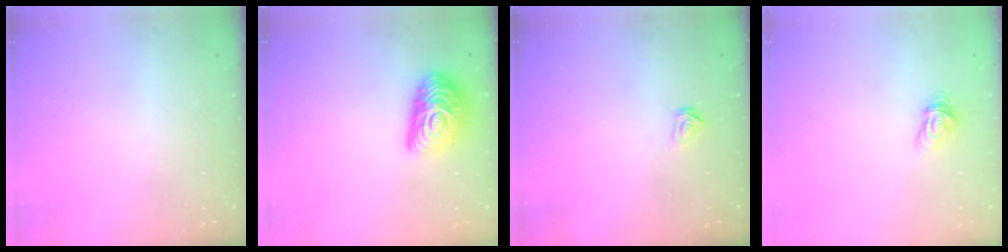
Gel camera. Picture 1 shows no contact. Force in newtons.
{"total": 13.8, "press": 13.8, "slide": 0.4}
{"total": 2.3, "press": 2.3, "slide": 0.2}
{"total": 5.5, "press": 5.5, "slide": 0.4}